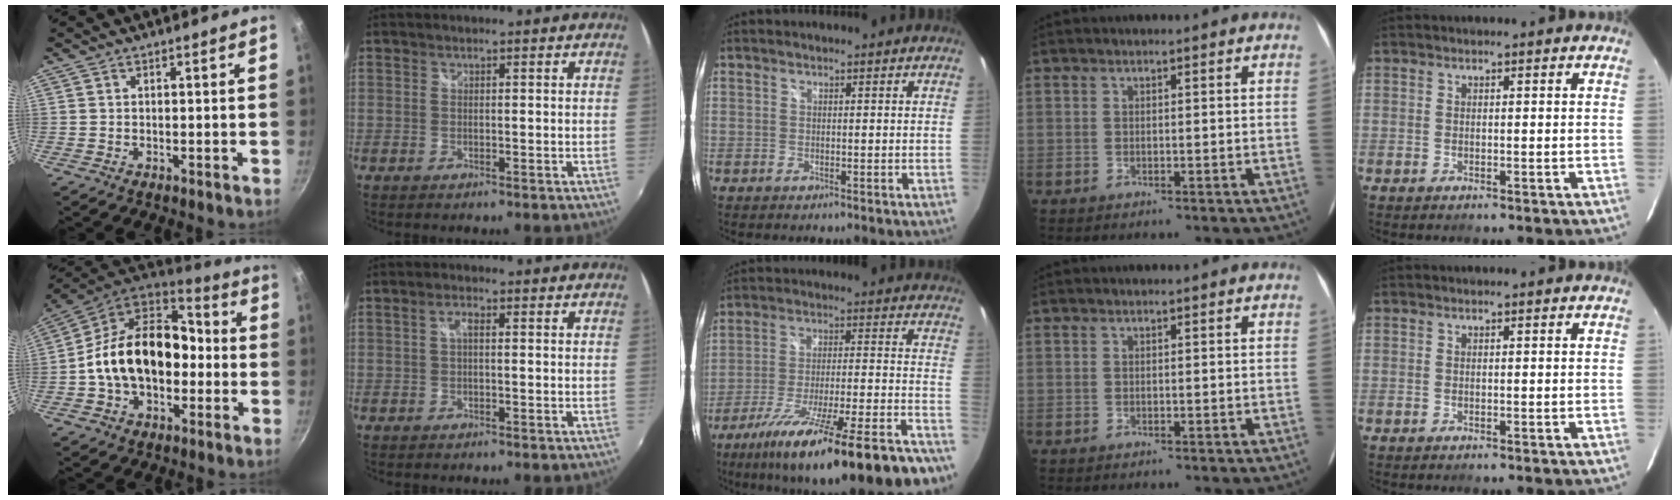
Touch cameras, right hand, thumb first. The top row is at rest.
{"thumb": {"total": 20.1, "force": [-2.1, 13.9, 14.4], "torque": [-0.213, 0.056, -0.047]}, "index": {"total": 1.7, "force": [0.0, 0.6, 1.6], "torque": [-0.032, 0.006, -0.001]}, "middle": {"total": 27.3, "force": [-21.3, 2.5, 16.9], "torque": [-0.266, -0.074, -0.314]}}